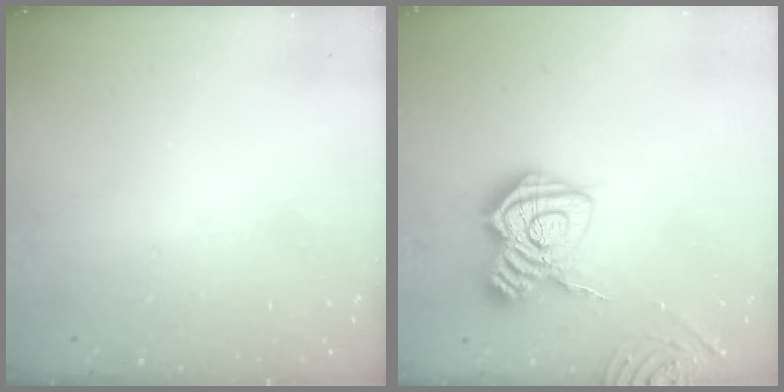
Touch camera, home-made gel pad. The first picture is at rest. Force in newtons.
{"total": 13.3, "press": 13.3, "slide": 0.8}